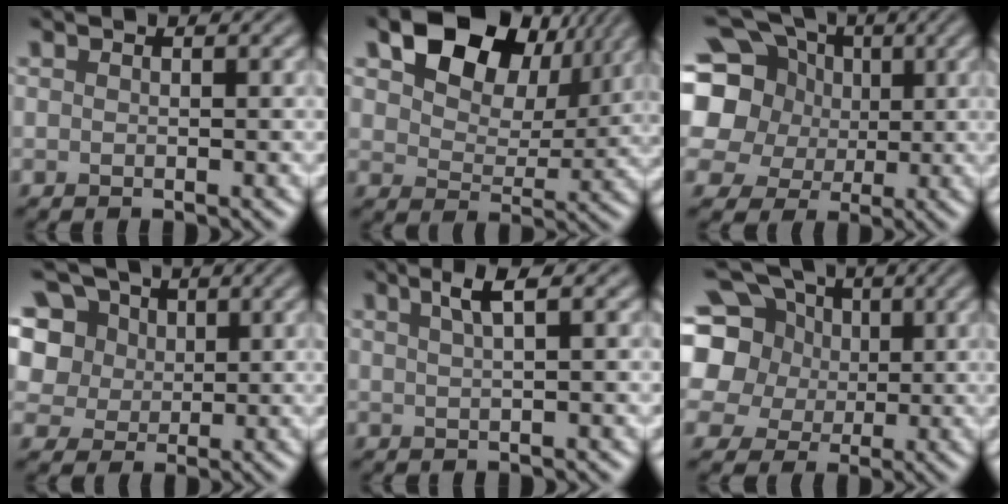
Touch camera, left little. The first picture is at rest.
{"total": 9.9, "force": [5.3, 6.1, 5.7], "torque": [-0.106, 0.001, 0.089]}
{"total": 15.1, "force": [3.8, 12.9, 6.9], "torque": [-0.171, 0.029, 0.047]}
{"total": 12.2, "force": [5.6, 9.1, 5.9], "torque": [-0.137, 0.039, 0.089]}
{"total": 2.5, "force": [1.2, 0.6, 2.1], "torque": [-0.029, 0.007, 0.019]}
{"total": 12.7, "force": [3.7, 10.4, 6.2], "torque": [-0.148, 0.028, 0.047]}